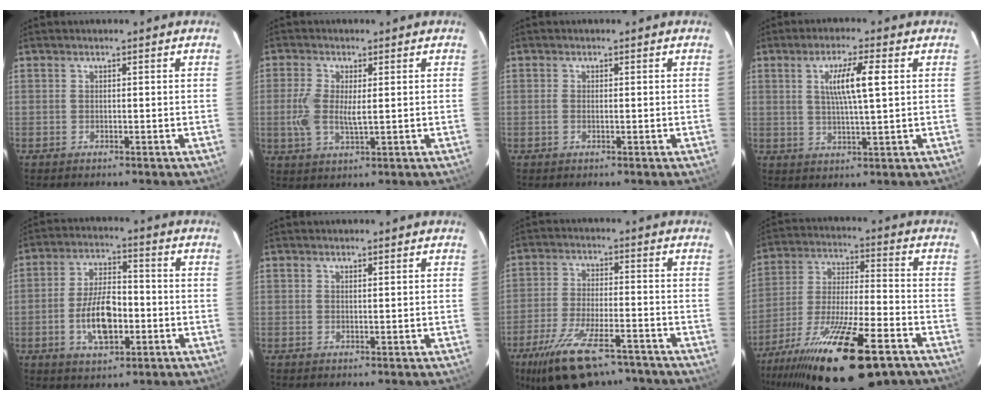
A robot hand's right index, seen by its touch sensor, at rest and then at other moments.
{"total": 5.8, "force": [0.2, 2.3, 5.4], "torque": [-0.119, -0.002, 0.001]}
{"total": 0.7, "force": [0.0, 0.3, 0.6], "torque": [-0.014, 0.000, -0.001]}
{"total": 7.3, "force": [1.9, 0.4, 7.0], "torque": [-0.127, 0.000, 0.033]}
{"total": 10.6, "force": [-2.8, 5.2, 8.9], "torque": [-0.171, 0.008, -0.042]}
{"total": 0.6, "force": [0.5, -0.1, 0.3], "torque": [-0.006, -0.003, 0.008]}
{"total": 17.8, "force": [-12.9, 6.3, 10.5], "torque": [-0.210, -0.035, -0.208]}
{"total": 26.8, "force": [-18.1, 6.8, 18.6], "torque": [-0.352, -0.061, -0.290]}